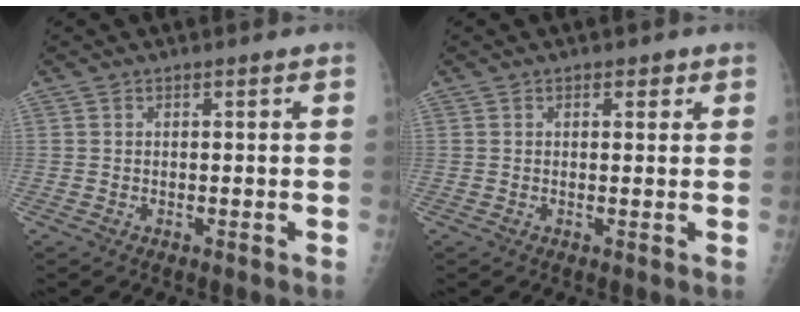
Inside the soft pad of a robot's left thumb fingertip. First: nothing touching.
{"total": 1.9, "force": [1.0, 1.0, 1.3], "torque": [-0.008, -0.002, 0.011]}